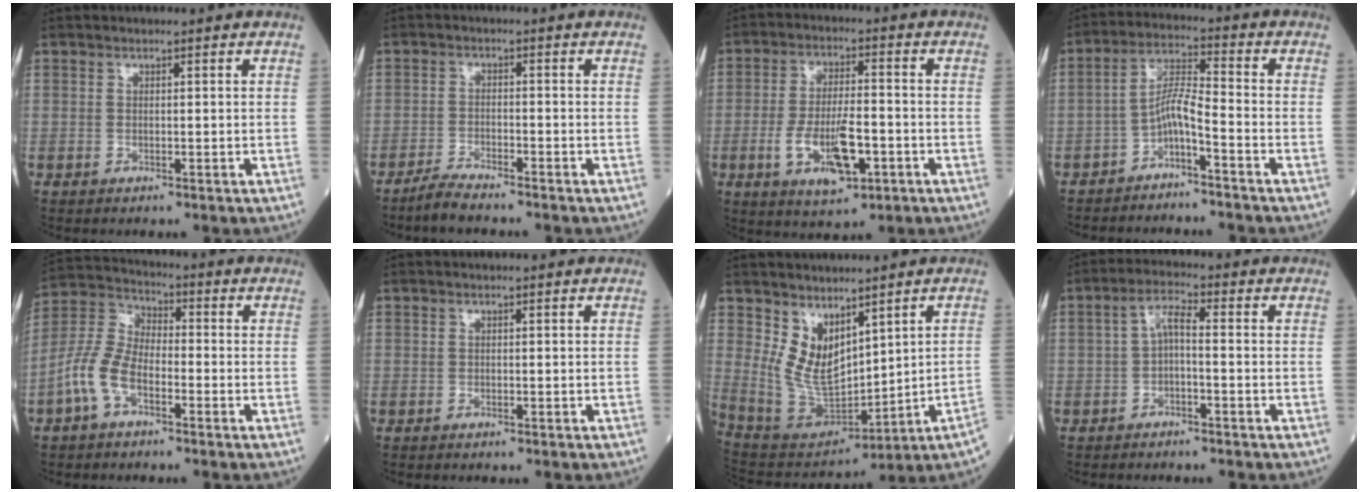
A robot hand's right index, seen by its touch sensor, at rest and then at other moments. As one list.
[{"total": 2.9, "force": [-2.7, -0.1, 1.1], "torque": [-0.028, -0.009, -0.053]}, {"total": 9.8, "force": [-3.3, 3.2, 8.7], "torque": [-0.168, -0.004, -0.050]}, {"total": 4.9, "force": [-3.1, 0.5, 3.8], "torque": [-0.074, 0.013, -0.058]}, {"total": 8.5, "force": [-3.8, 4.1, 6.4], "torque": [-0.159, 0.014, -0.084]}, {"total": 0.0}, {"total": 8.7, "force": [3.2, 3.9, 7.1], "torque": [-0.145, -0.002, 0.089]}, {"total": 3.6, "force": [-0.6, 0.9, 3.4], "torque": [-0.062, 0.012, -0.013]}]